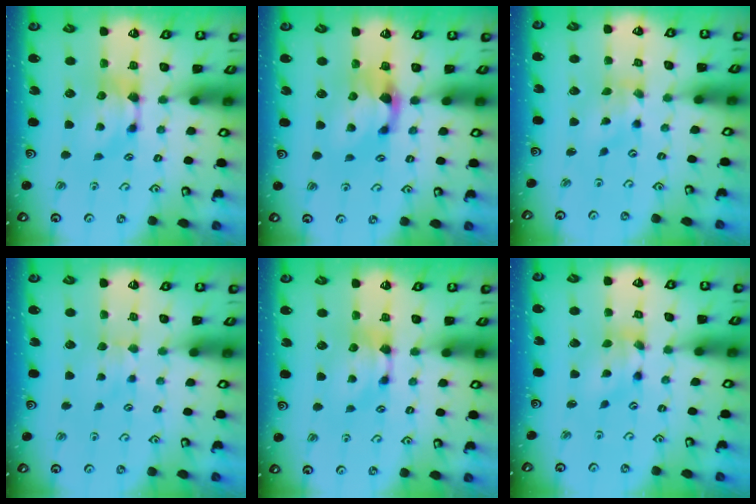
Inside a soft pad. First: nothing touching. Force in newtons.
{"total": 1.6, "press": 1.2, "slide": 1.1}
{"total": 1.7, "press": 1.3, "slide": 1.0}
{"total": 1.5, "press": 1.5, "slide": 0.3}
{"total": 0.0}
{"total": 3.2, "press": 2.7, "slide": 1.8}